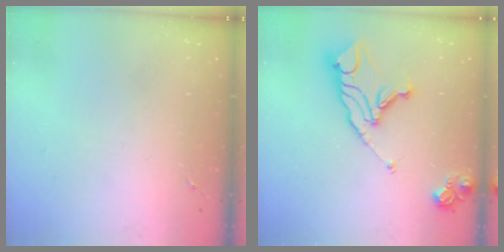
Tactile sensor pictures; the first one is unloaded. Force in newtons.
{"total": 15.4, "press": 15.3, "slide": 1.7}